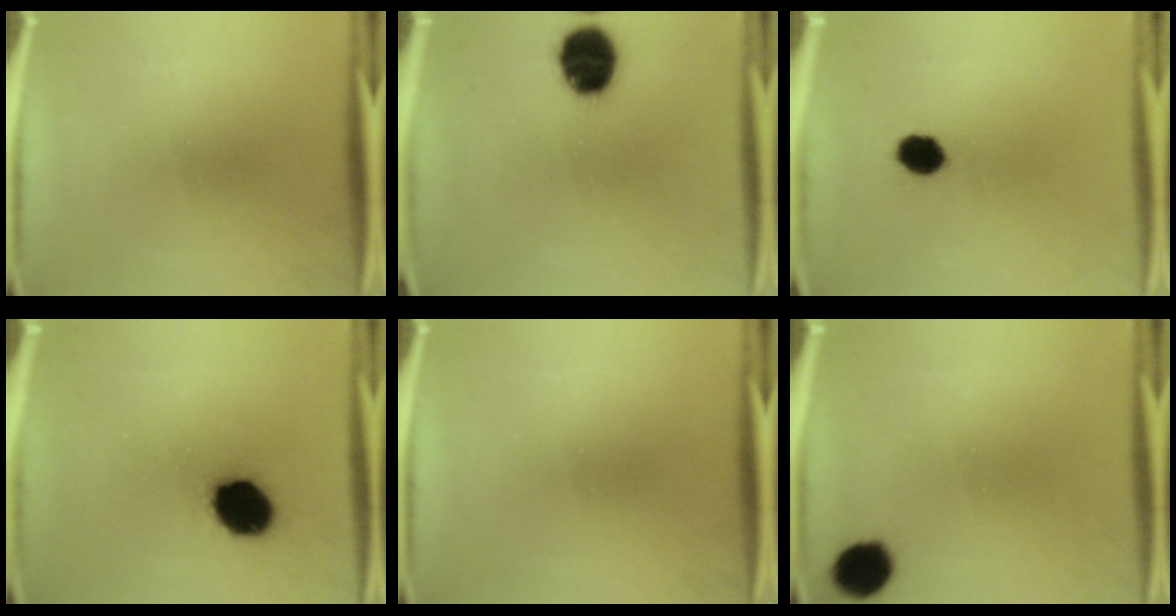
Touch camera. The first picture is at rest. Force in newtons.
{"total": 12.5}
{"total": 5.4}
{"total": 13.1}
{"total": 0.0}
{"total": 8.4}